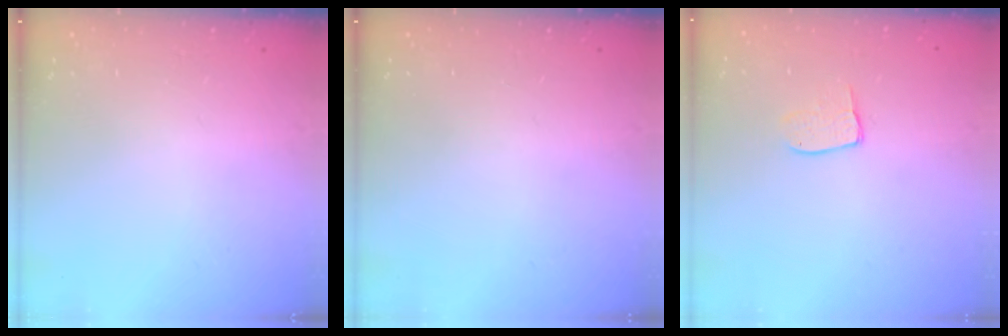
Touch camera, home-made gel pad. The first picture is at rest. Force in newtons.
{"total": 0.0}
{"total": 6.1, "press": 6.1, "slide": 0.5}